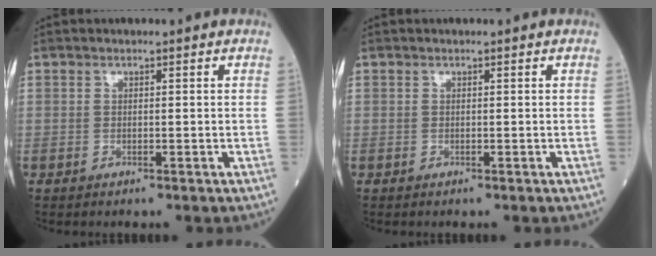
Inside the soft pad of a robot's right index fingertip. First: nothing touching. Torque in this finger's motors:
{"motor_torque": [0.00, 0.00, 0.00, -0.01]}